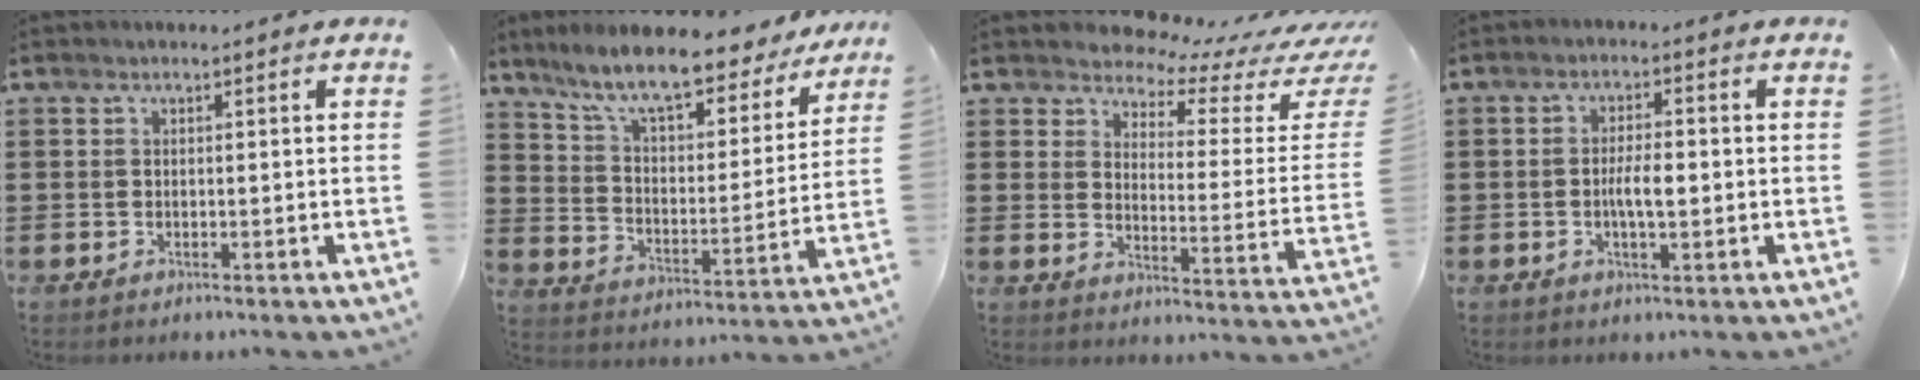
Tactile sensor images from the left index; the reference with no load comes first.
{"total": 10.1, "force": [8.5, 1.1, 5.2], "torque": [-0.125, -0.048, 0.142]}
{"total": 5.5, "force": [5.1, 1.3, 1.5], "torque": [-0.052, -0.038, 0.086]}
{"total": 4.2, "force": [-0.4, 1.3, 4.0], "torque": [-0.078, 0.002, -0.010]}